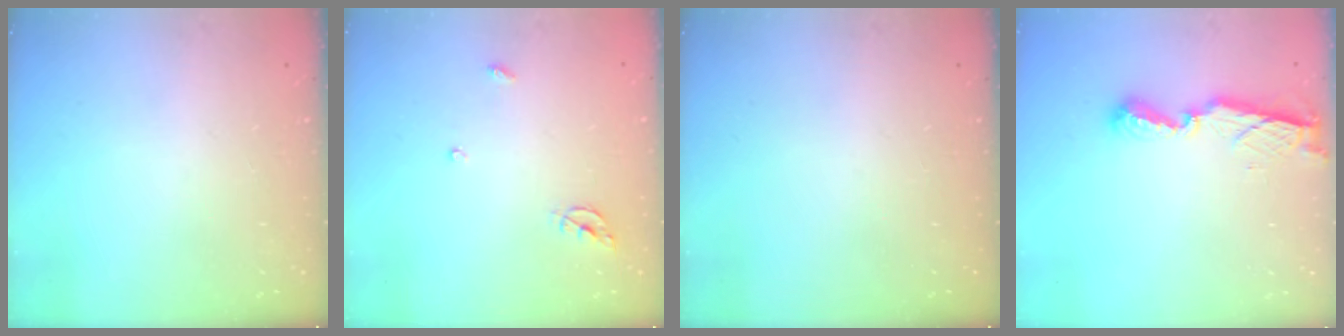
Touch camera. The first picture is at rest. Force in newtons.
{"total": 5.7, "press": 5.6, "slide": 0.5}
{"total": 0.0}
{"total": 7.9, "press": 7.8, "slide": 0.3}